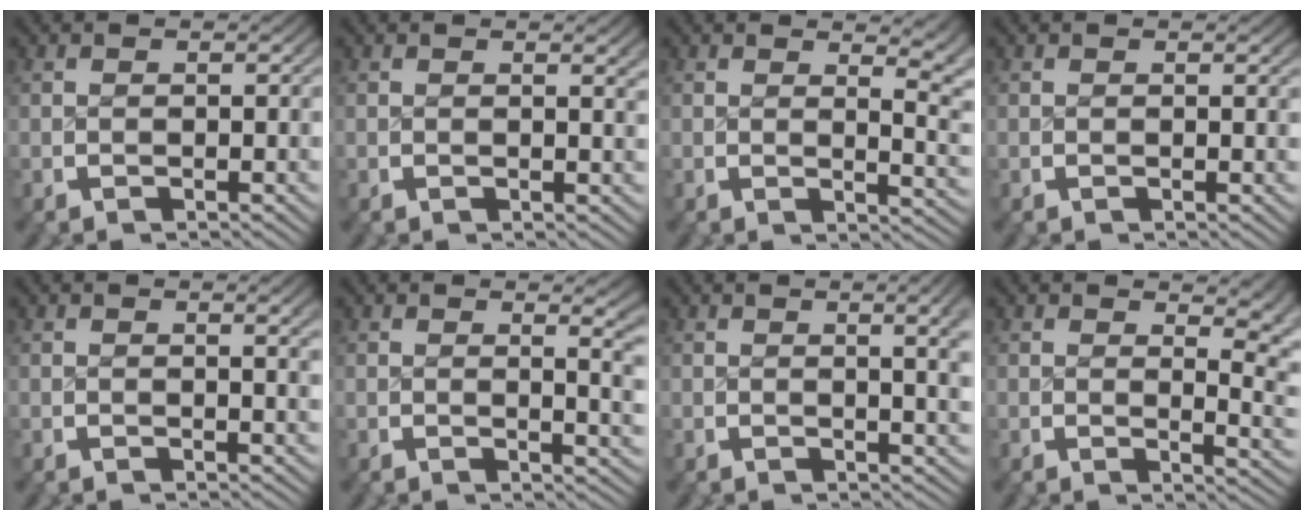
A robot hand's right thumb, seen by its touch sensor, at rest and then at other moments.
{"total": 0.8, "force": [0.5, 0.0, 0.6], "torque": [-0.007, -0.002, 0.007]}
{"total": 4.5, "force": [1.8, 1.7, 3.7], "torque": [-0.020, -0.006, 0.026]}
{"total": 0.0}
{"total": 1.2, "force": [0.5, 0.0, 1.1], "torque": [-0.015, -0.001, 0.007]}
{"total": 3.1, "force": [1.1, 0.7, 2.8], "torque": [-0.023, -0.007, 0.016]}
{"total": 3.4, "force": [0.8, 0.7, 3.2], "torque": [-0.032, -0.001, 0.013]}
{"total": 4.5, "force": [1.5, 1.9, 3.7], "torque": [-0.018, -0.007, 0.024]}